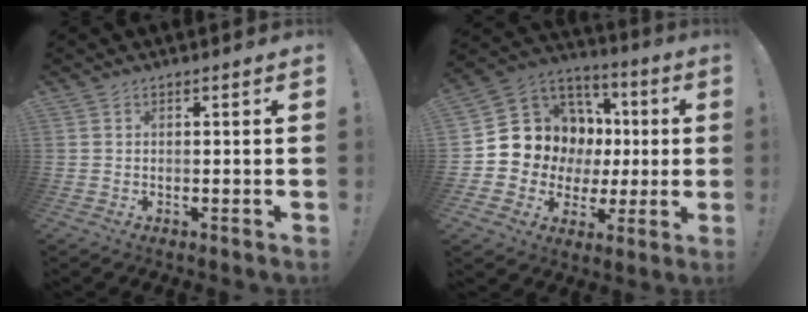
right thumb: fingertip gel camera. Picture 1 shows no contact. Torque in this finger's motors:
{"motor_torque": [1.91, 1.92, 0.60, -0.55, 0.01]}